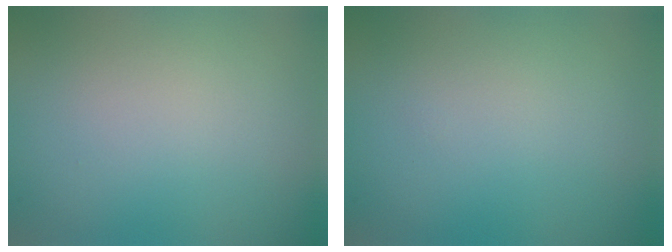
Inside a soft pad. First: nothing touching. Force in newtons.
{"total": 0.0}